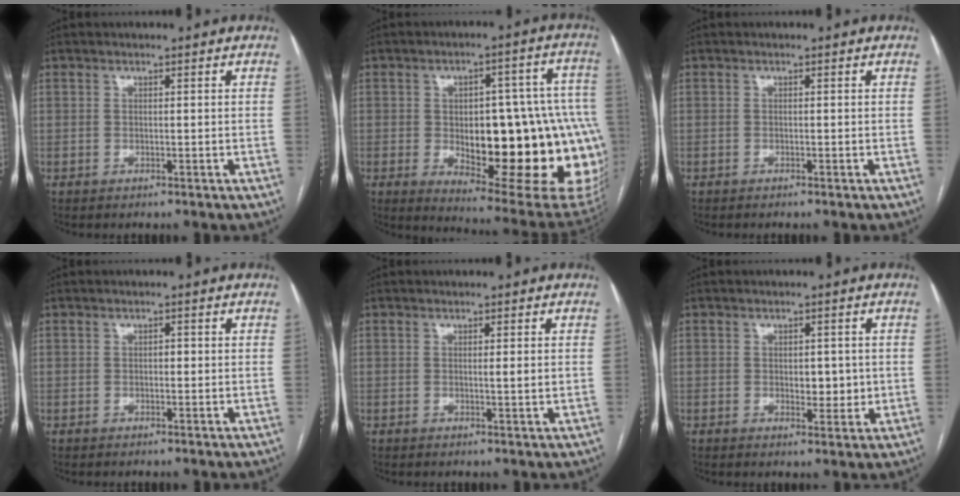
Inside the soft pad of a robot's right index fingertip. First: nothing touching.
{"total": 27.1, "force": [-4.0, 9.6, 25.0], "torque": [-0.237, 0.024, -0.024]}
{"total": 0.0}
{"total": 0.9, "force": [0.1, 0.6, 0.7], "torque": [-0.009, 0.005, 0.001]}
{"total": 1.6, "force": [0.3, 0.1, 1.6], "torque": [-0.024, -0.002, 0.004]}
{"total": 3.7, "force": [0.0, 2.2, 3.0], "torque": [-0.035, -0.001, 0.006]}